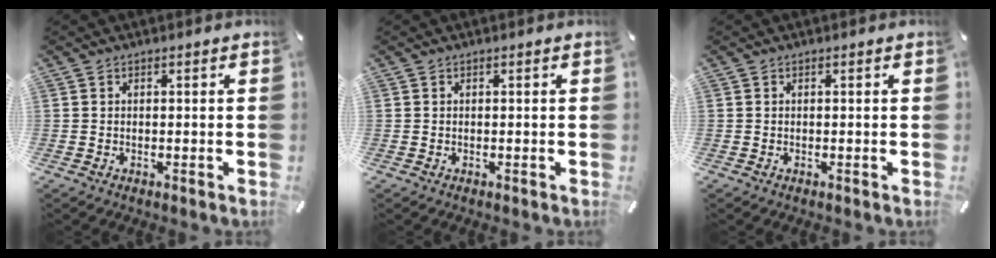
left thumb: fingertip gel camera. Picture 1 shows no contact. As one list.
[{"total": 0.0}, {"total": 0.0}]